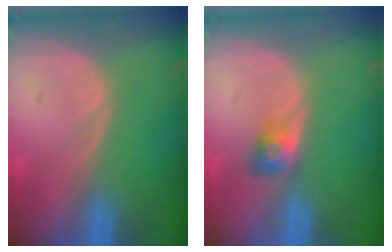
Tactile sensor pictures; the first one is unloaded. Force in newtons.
{"total": 2.9, "press": 2.5, "slide": 1.4}